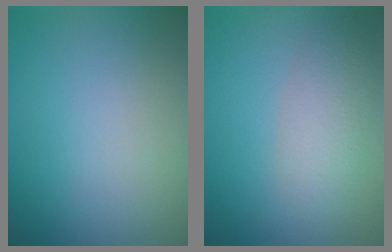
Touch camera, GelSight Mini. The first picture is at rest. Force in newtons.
{"total": 2.9, "press": 2.9, "slide": 0.1}